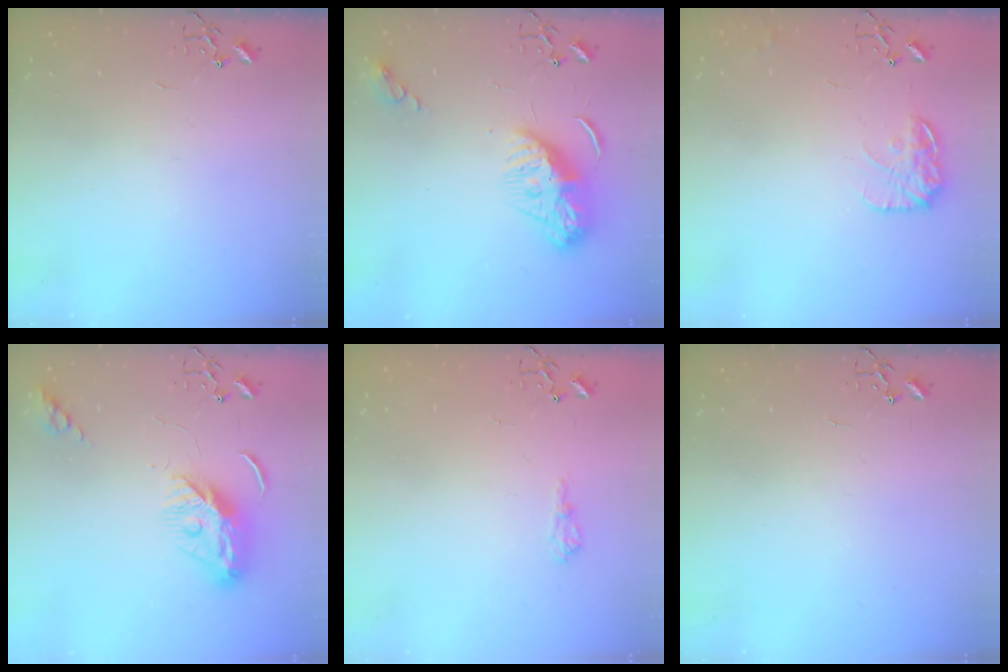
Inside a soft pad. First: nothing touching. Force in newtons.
{"total": 10.0, "press": 10.0, "slide": 0.9}
{"total": 13.2, "press": 13.2, "slide": 0.6}
{"total": 9.5, "press": 9.5, "slide": 0.5}
{"total": 7.1, "press": 7.1, "slide": 0.9}
{"total": 0.0}